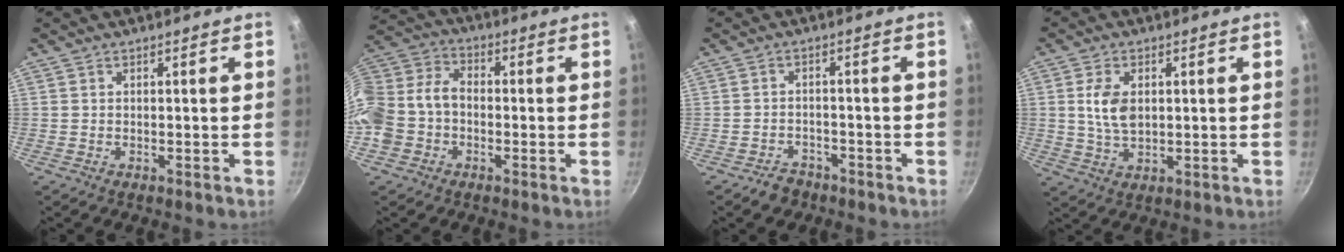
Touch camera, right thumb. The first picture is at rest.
{"total": 13.8, "force": [-3.3, 10.6, 8.2], "torque": [-0.163, 0.050, -0.078]}
{"total": 3.7, "force": [-2.7, 2.4, 0.7], "torque": [0.001, 0.030, -0.036]}
{"total": 6.6, "force": [1.1, 4.1, 5.1], "torque": [-0.092, -0.005, 0.023]}